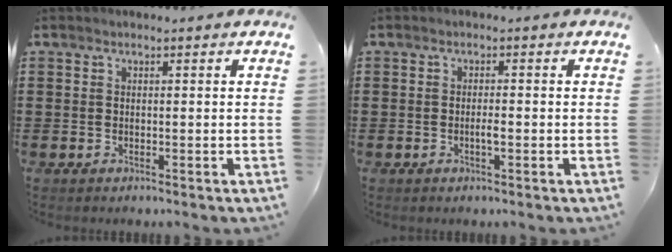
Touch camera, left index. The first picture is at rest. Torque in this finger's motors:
{"motor_torque": [0.04, 0.03, 0.02, 0.04]}